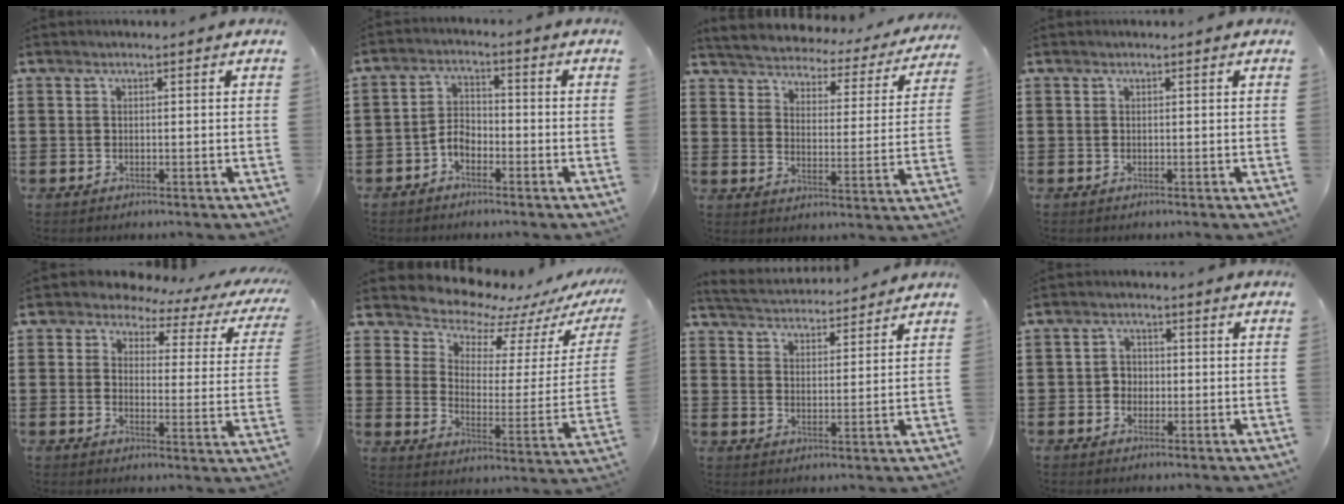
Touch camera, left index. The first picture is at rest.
{"total": 3.3, "force": [-2.2, 1.7, 1.7], "torque": [-0.050, 0.003, -0.049]}
{"total": 3.3, "force": [3.3, 0.0, 0.0], "torque": [-0.025, -0.034, 0.050]}
{"total": 0.0}
{"total": 3.6, "force": [2.7, 1.8, 1.6], "torque": [-0.050, -0.009, 0.040]}
{"total": 6.5, "force": [6.2, 1.8, 0.3], "torque": [-0.042, -0.058, 0.105]}
{"total": 3.8, "force": [3.8, 0.2, 0.1], "torque": [-0.020, -0.020, 0.066]}
{"total": 2.1, "force": [-0.6, 1.9, 0.7], "torque": [-0.021, 0.007, -0.016]}